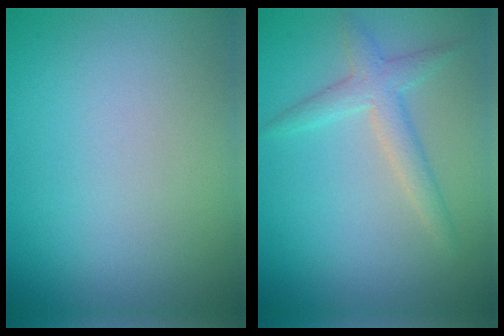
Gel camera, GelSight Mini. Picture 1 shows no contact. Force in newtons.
{"total": 2.5, "press": 2.5, "slide": 0.1}